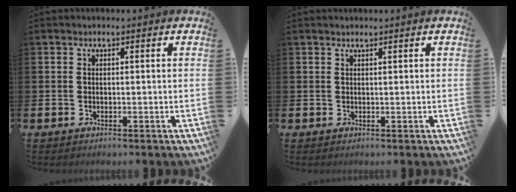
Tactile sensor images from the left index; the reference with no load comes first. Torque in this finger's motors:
{"motor_torque": [0.03, 0.27, -0.07, 0.00]}